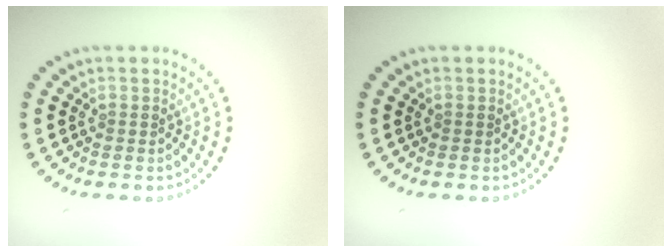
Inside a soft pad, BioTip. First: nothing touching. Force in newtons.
{"total": 0.0}